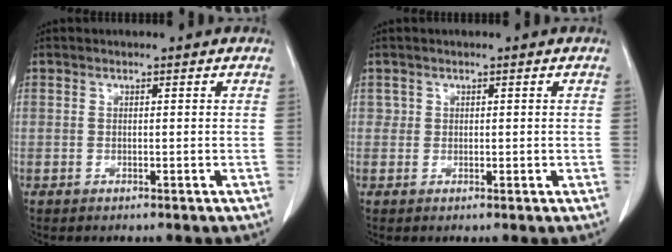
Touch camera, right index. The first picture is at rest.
{"total": 1.3, "force": [0.5, 1.2, 0.2], "torque": [0.009, 0.000, 0.005]}